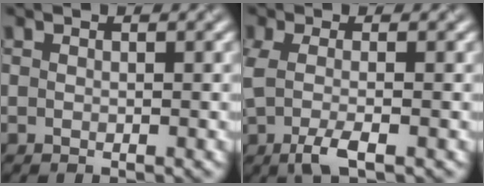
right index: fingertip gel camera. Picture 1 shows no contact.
{"total": 3.0, "force": [-0.8, 0.8, 2.7], "torque": [-0.077, -0.004, -0.017]}